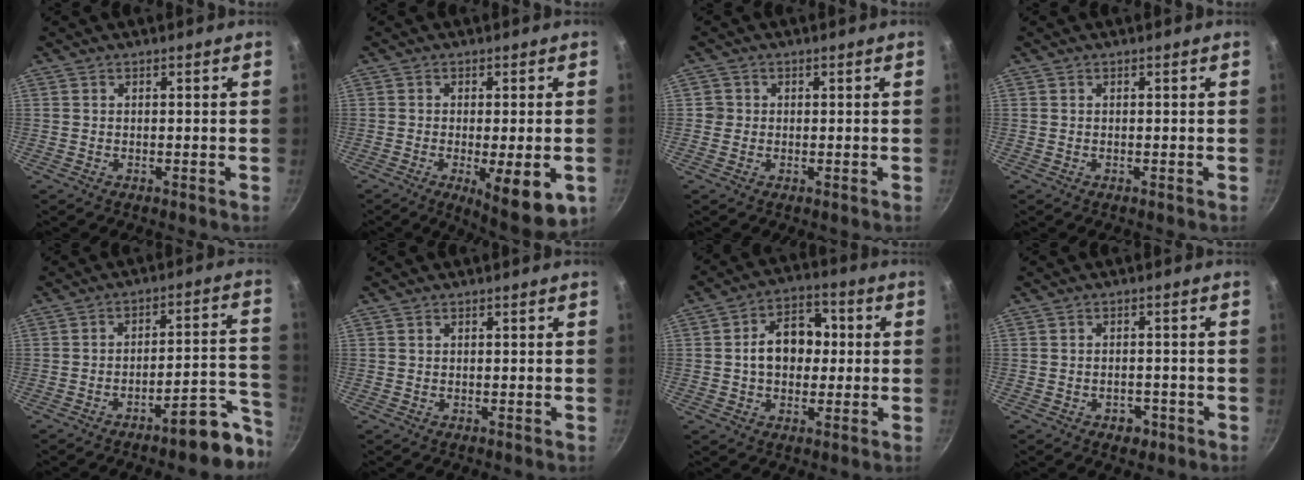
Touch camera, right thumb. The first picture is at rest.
{"total": 11.2, "force": [-3.7, 3.4, 10.0], "torque": [-0.135, -0.015, -0.044]}
{"total": 1.7, "force": [0.0, 1.7, 0.1], "torque": [0.010, 0.006, -0.003]}
{"total": 0.0}
{"total": 11.7, "force": [-7.5, 3.4, 8.3], "torque": [-0.079, 0.083, -0.108]}
{"total": 0.0}
{"total": 10.8, "force": [0.6, 7.6, 7.6], "torque": [-0.092, 0.023, 0.003]}
{"total": 2.7, "force": [-1.5, 1.9, 1.3], "torque": [-0.006, 0.011, -0.016]}